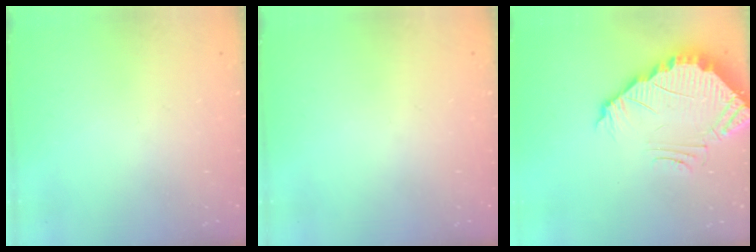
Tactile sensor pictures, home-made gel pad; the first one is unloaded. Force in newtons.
{"total": 0.0}
{"total": 3.7, "press": 3.7, "slide": 0.2}